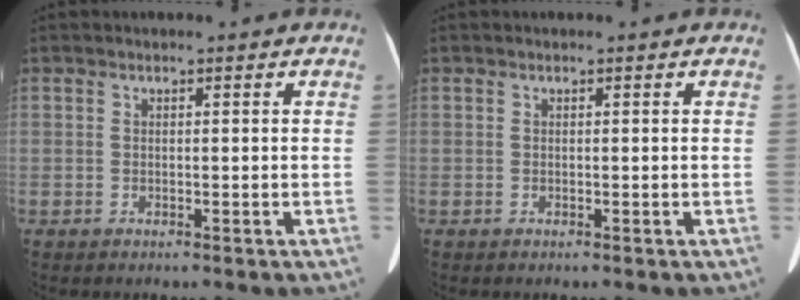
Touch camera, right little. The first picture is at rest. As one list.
[{"total": 0.0}]